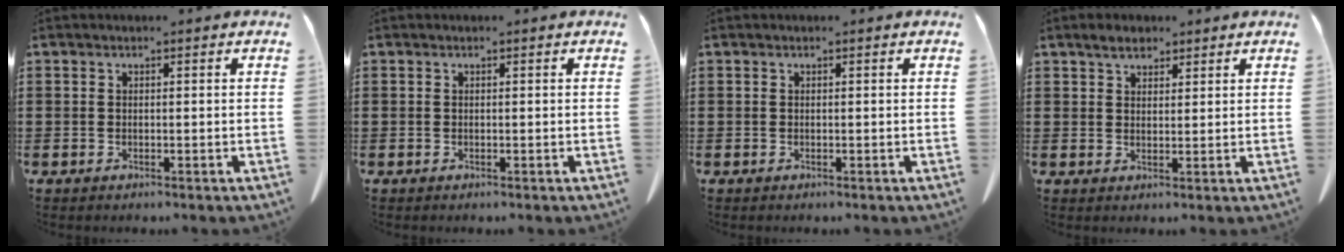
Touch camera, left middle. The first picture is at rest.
{"total": 0.0}
{"total": 0.0}
{"total": 3.1, "force": [2.5, 1.4, 1.2], "torque": [-0.021, 0.003, 0.047]}